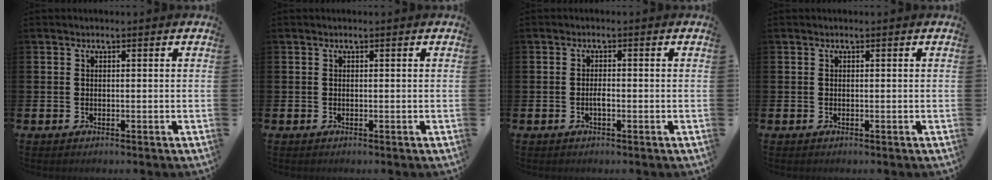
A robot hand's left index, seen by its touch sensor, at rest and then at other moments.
{"total": 0.0}
{"total": 1.2, "force": [-0.4, 0.4, 1.1], "torque": [-0.020, 0.001, -0.009]}
{"total": 0.0}